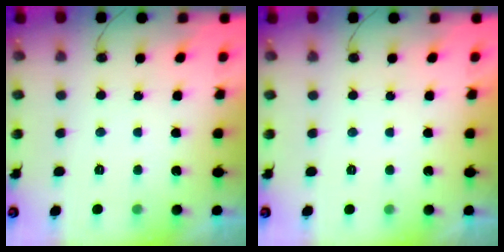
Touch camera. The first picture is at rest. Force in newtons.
{"total": 1.7, "press": 1.7, "slide": 0.0}